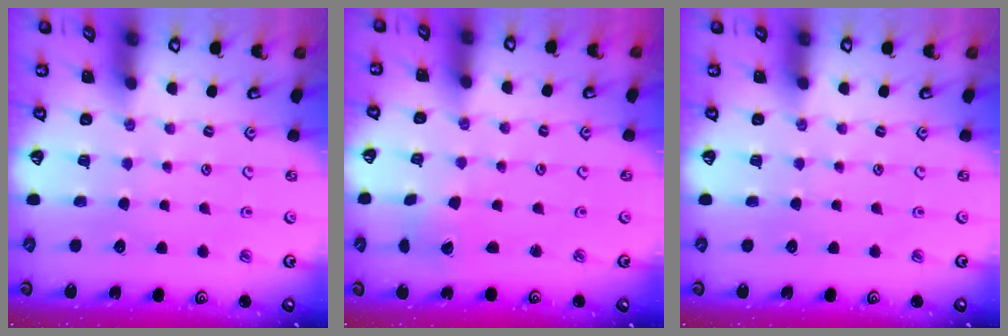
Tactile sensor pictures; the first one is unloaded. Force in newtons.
{"total": 2.4, "press": 2.4, "slide": 0.3}
{"total": 0.0}